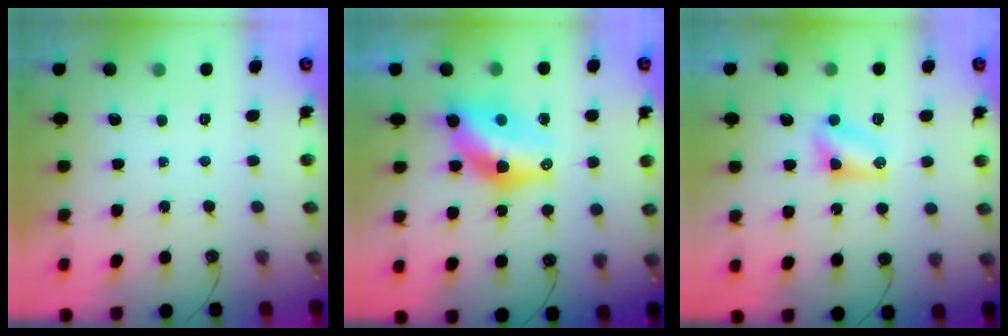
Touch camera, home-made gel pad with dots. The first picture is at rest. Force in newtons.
{"total": 13.8, "press": 12.8, "slide": 5.1}
{"total": 5.3, "press": 5.3, "slide": 0.6}